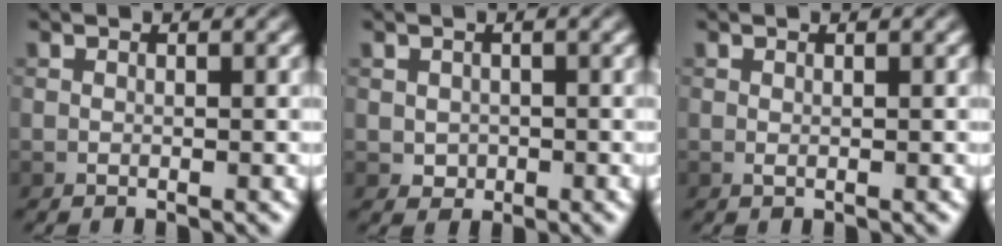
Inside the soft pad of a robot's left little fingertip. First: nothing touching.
{"total": 1.3, "force": [-0.2, 1.2, 0.5], "torque": [-0.010, -0.005, -0.004]}
{"total": 0.0}